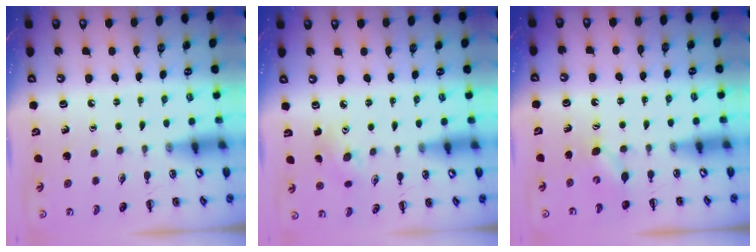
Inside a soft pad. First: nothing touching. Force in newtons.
{"total": 5.6, "press": 5.5, "slide": 1.0}
{"total": 3.4, "press": 3.3, "slide": 0.9}